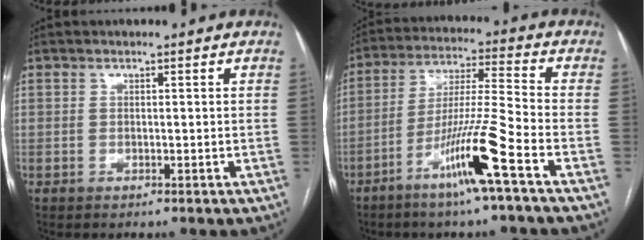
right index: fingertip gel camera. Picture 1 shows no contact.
{"total": 11.9, "force": [-6.4, -1.5, 10.0], "torque": [-0.189, -0.013, -0.123]}